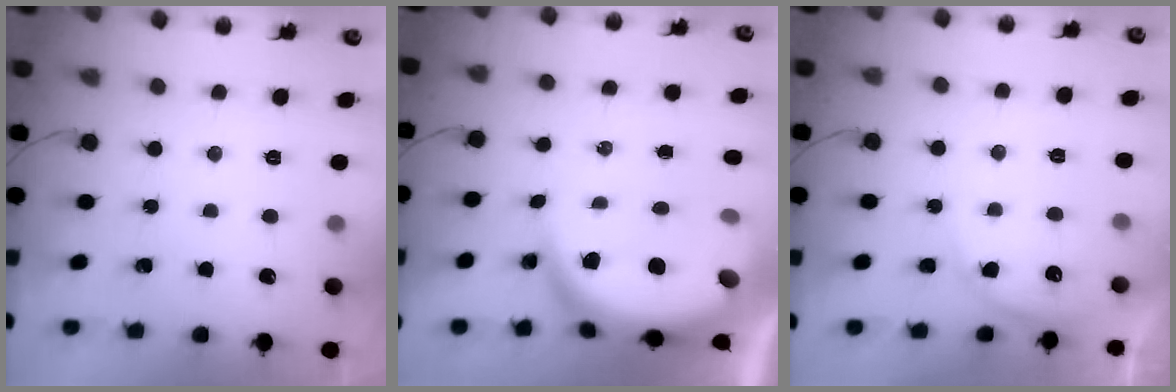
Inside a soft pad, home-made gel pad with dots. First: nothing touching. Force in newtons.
{"total": 9.5, "press": 9.5, "slide": 1.2}
{"total": 5.4, "press": 5.3, "slide": 0.6}